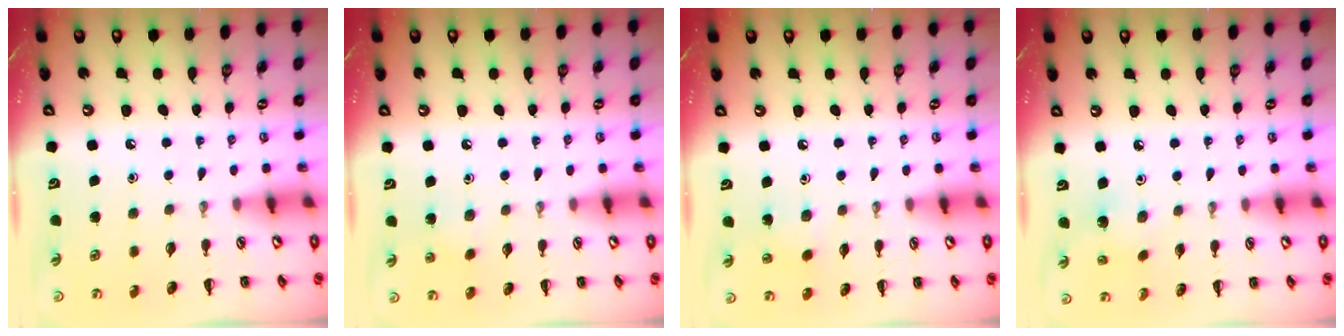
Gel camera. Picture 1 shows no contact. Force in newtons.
{"total": 6.1, "press": 5.8, "slide": 1.8}
{"total": 2.8, "press": 2.7, "slide": 0.9}
{"total": 2.4, "press": 2.2, "slide": 0.8}